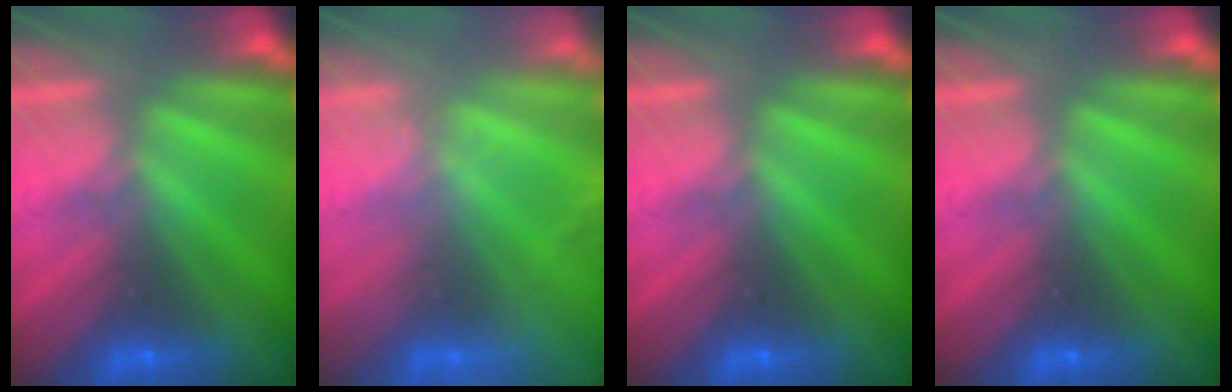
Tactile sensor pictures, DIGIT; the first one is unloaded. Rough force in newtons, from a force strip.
{"total": 2.6}
{"total": 0.0}
{"total": 0.0}